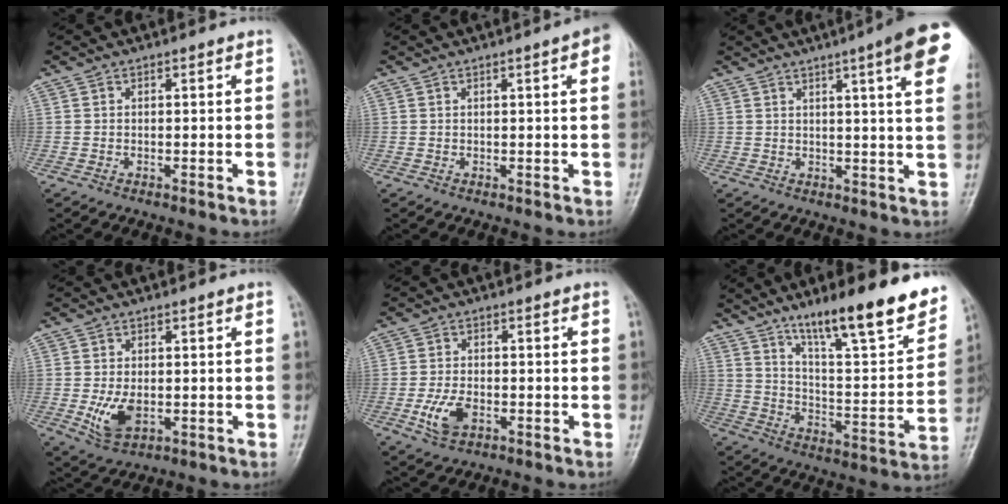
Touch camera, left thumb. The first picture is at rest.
{"total": 4.8, "force": [1.9, 0.4, 4.3], "torque": [-0.046, 0.004, 0.019]}
{"total": 14.3, "force": [7.4, 1.4, 12.1], "torque": [-0.143, -0.017, 0.080]}
{"total": 5.5, "force": [-0.6, 3.2, 4.5], "torque": [-0.089, -0.010, 0.000]}
{"total": 4.9, "force": [-1.6, 2.8, 3.7], "torque": [-0.081, 0.003, -0.028]}
{"total": 21.3, "force": [14.6, 4.2, 14.9], "torque": [-0.192, -0.071, 0.235]}